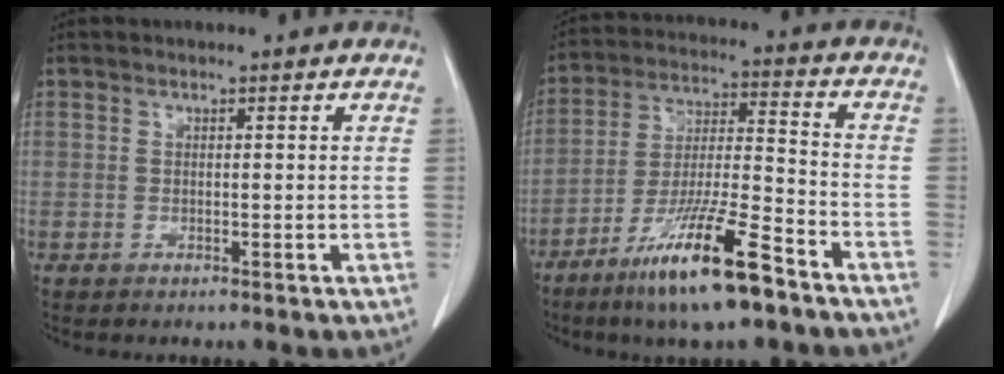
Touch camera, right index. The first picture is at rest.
{"total": 14.9, "force": [-9.7, 1.1, 11.3], "torque": [-0.219, -0.032, -0.177]}